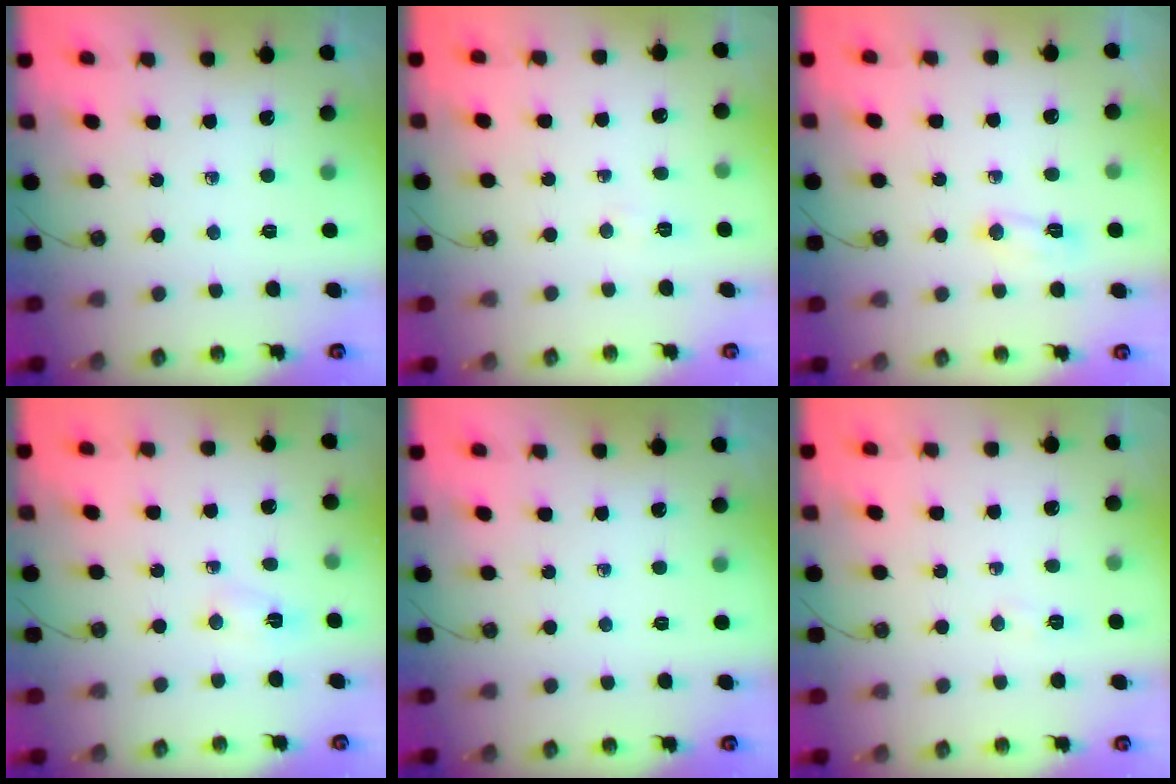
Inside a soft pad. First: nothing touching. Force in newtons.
{"total": 2.8, "press": 2.8, "slide": 0.5}
{"total": 3.9, "press": 3.8, "slide": 0.7}
{"total": 2.3, "press": 2.2, "slide": 0.4}
{"total": 0.0}
{"total": 3.7, "press": 3.6, "slide": 0.5}